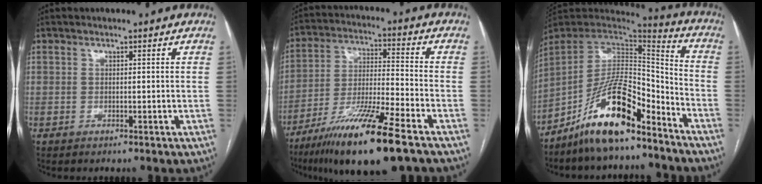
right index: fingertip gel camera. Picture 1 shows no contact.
{"total": 16.0, "force": [-10.3, 0.5, 12.3], "torque": [-0.241, -0.038, -0.186]}
{"total": 15.8, "force": [-11.1, 4.0, 10.5], "torque": [-0.188, 0.017, -0.200]}